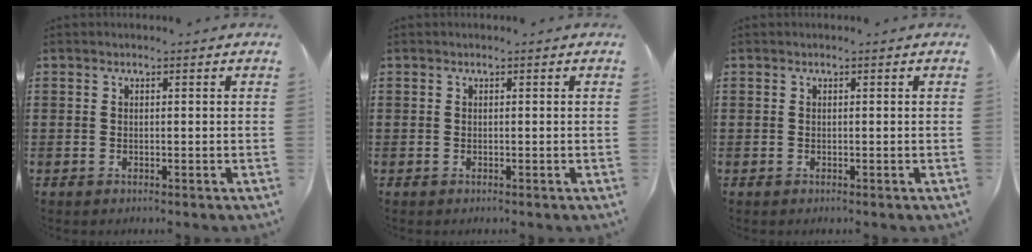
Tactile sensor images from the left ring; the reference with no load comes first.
{"total": 0.0}
{"total": 0.0}